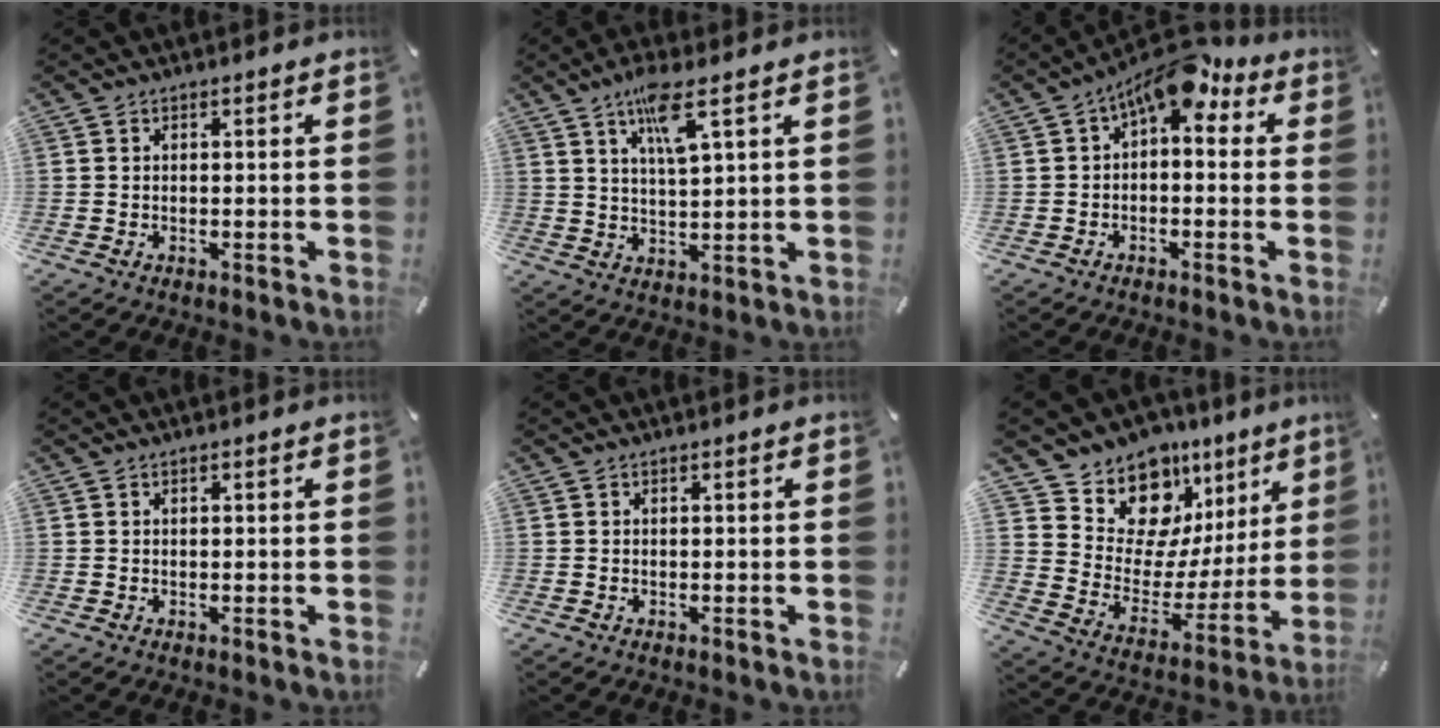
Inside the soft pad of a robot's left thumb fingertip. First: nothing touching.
{"total": 8.6, "force": [4.7, 1.8, 7.0], "torque": [-0.131, -0.006, 0.078]}
{"total": 8.5, "force": [4.7, 3.9, 5.9], "torque": [-0.096, -0.029, 0.079]}
{"total": 0.0}
{"total": 0.0}
{"total": 13.4, "force": [10.9, 7.4, 2.5], "torque": [-0.047, -0.121, 0.190]}